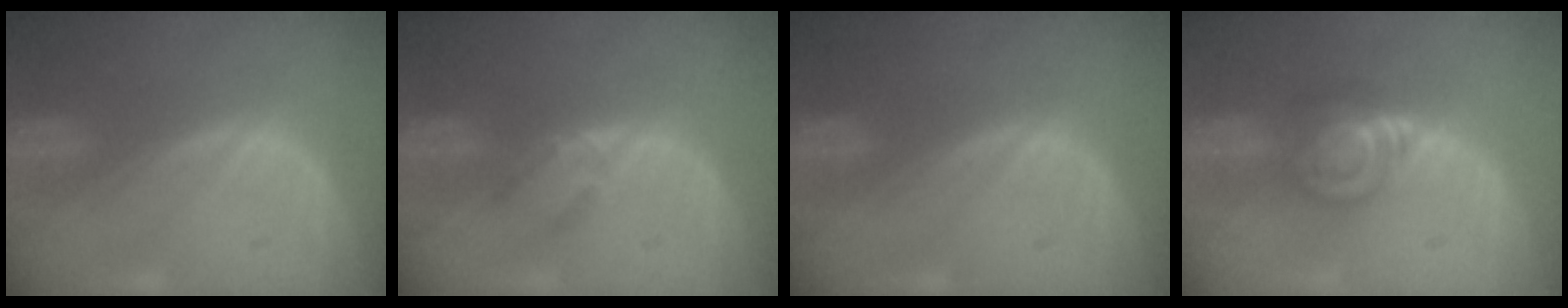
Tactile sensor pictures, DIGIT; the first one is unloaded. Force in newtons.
{"total": 2.3, "press": 2.0, "slide": 1.1}
{"total": 0.0}
{"total": 6.6, "press": 5.6, "slide": 3.4}